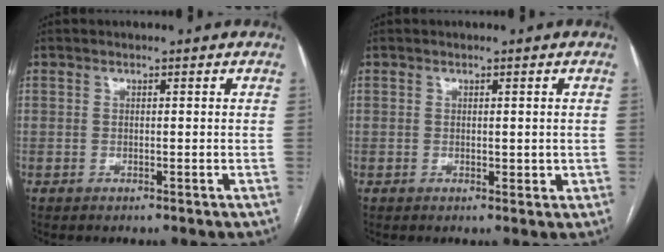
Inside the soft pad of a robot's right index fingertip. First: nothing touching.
{"total": 1.5, "force": [0.0, 0.8, 1.3], "torque": [-0.016, -0.003, 0.002]}